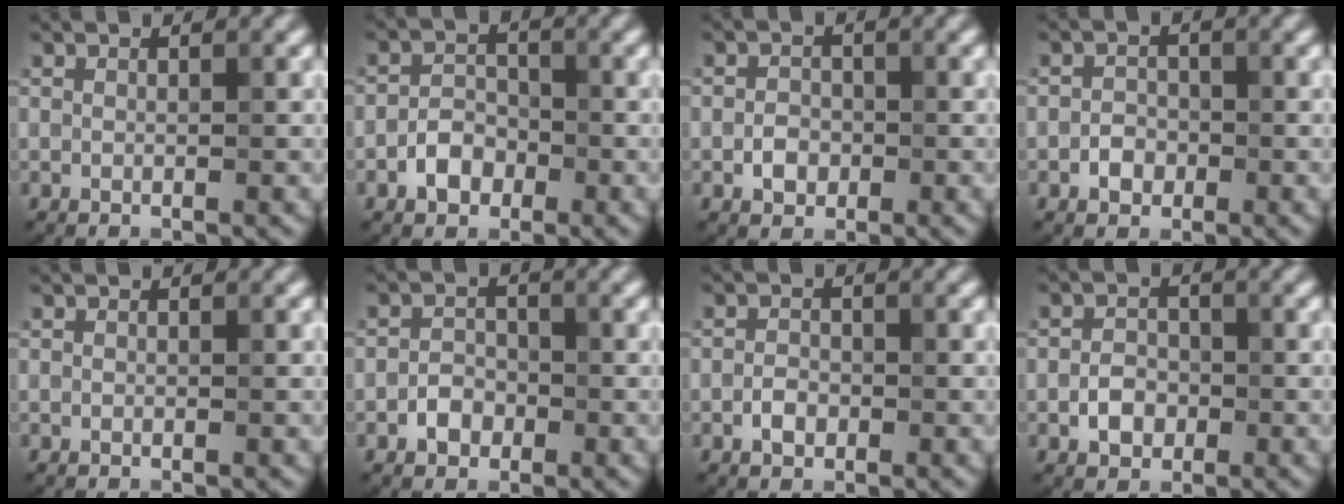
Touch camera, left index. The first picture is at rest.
{"total": 2.6, "force": [-1.3, 1.9, 1.3], "torque": [-0.017, 0.007, -0.028]}
{"total": 1.8, "force": [-0.6, 1.4, 0.9], "torque": [-0.011, 0.001, -0.014]}
{"total": 1.7, "force": [-0.7, 1.4, 0.7], "torque": [-0.007, 0.002, -0.016]}
{"total": 0.0}
{"total": 2.0, "force": [-1.0, 1.5, 0.9], "torque": [-0.010, 0.004, -0.021]}
{"total": 1.6, "force": [-0.7, 1.0, 0.9], "torque": [-0.015, 0.003, -0.015]}
{"total": 2.3, "force": [-0.8, 1.8, 1.2], "torque": [-0.017, 0.002, -0.018]}